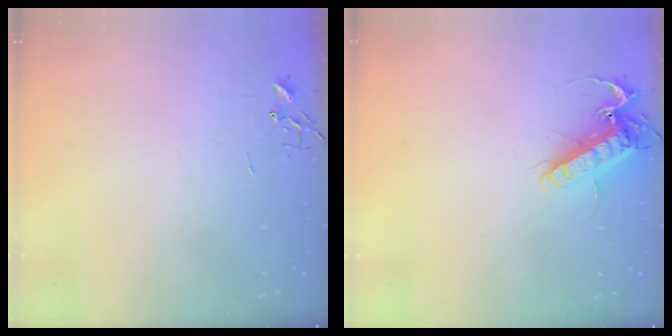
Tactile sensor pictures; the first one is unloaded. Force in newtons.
{"total": 13.4, "press": 13.2, "slide": 2.1}